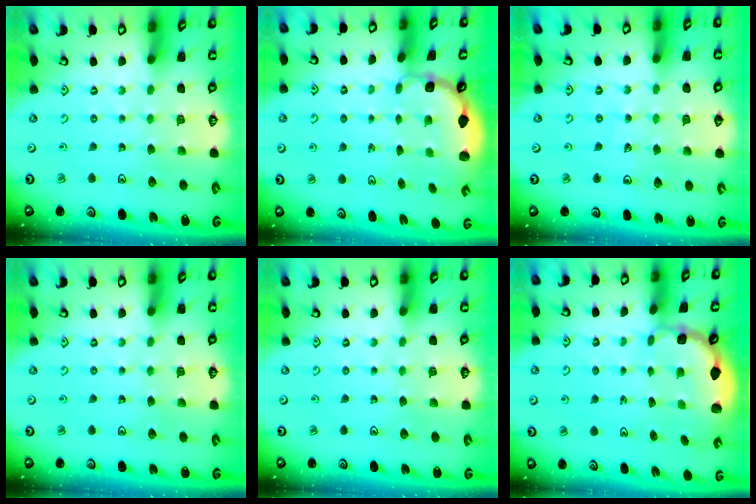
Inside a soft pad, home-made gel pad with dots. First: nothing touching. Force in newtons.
{"total": 2.5, "press": 1.9, "slide": 1.6}
{"total": 4.6, "press": 4.4, "slide": 1.5}
{"total": 0.0}
{"total": 0.0}
{"total": 2.4, "press": 1.8, "slide": 1.7}